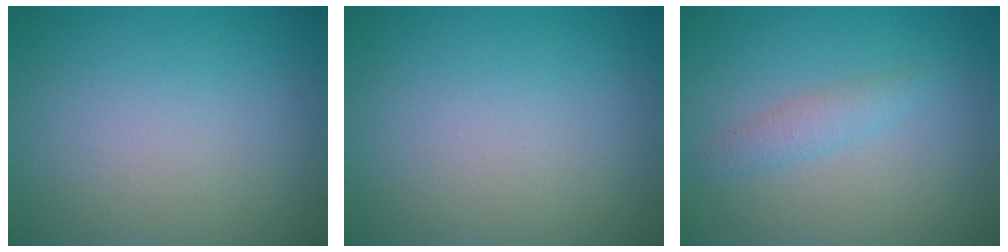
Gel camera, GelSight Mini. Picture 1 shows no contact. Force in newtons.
{"total": 0.0}
{"total": 1.6, "press": 1.6, "slide": 0.1}